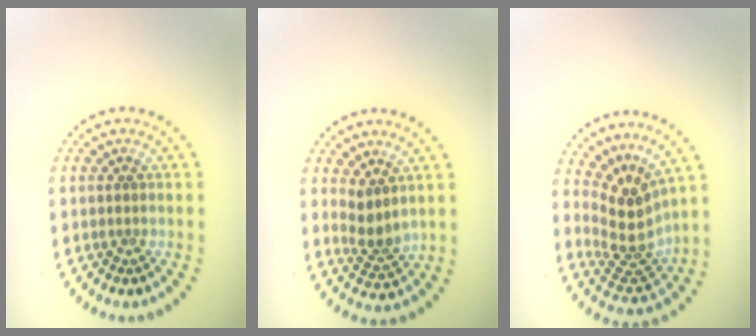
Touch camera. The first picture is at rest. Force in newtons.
{"total": 2.5, "press": 1.9, "slide": 1.6}
{"total": 4.1, "press": 2.8, "slide": 3.0}